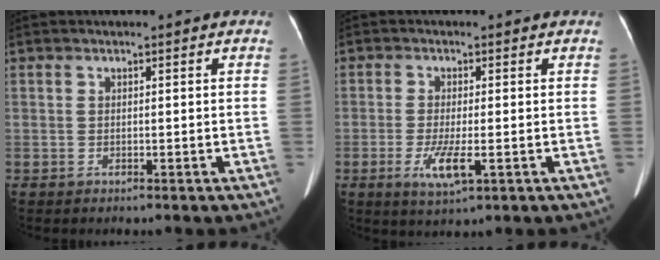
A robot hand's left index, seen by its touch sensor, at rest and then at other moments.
{"total": 4.4, "force": [-1.4, 0.8, 4.1], "torque": [-0.086, -0.011, -0.022]}